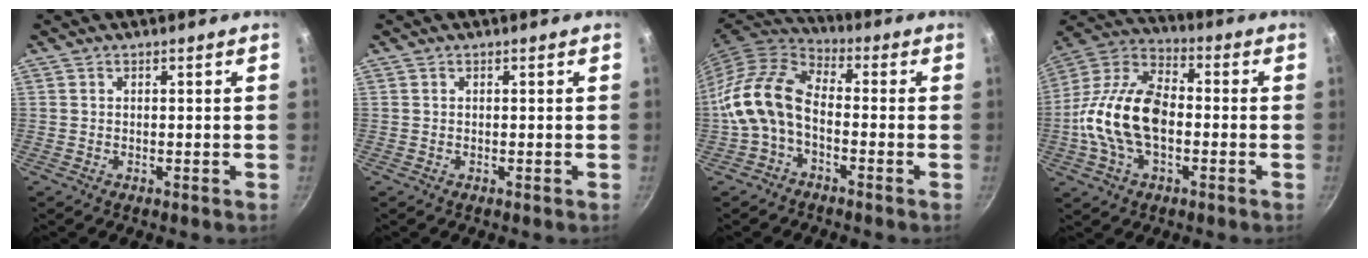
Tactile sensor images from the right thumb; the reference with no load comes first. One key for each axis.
{"total": 0.0}
{"total": 12.2, "fx": -2.8, "fy": 7.5, "fz": 9.2, "tx": -0.171, "ty": 0.042, "tz": -0.070}
{"total": 17.9, "fx": -2.3, "fy": 10.5, "fz": 14.4, "tx": -0.254, "ty": 0.038, "tz": -0.059}